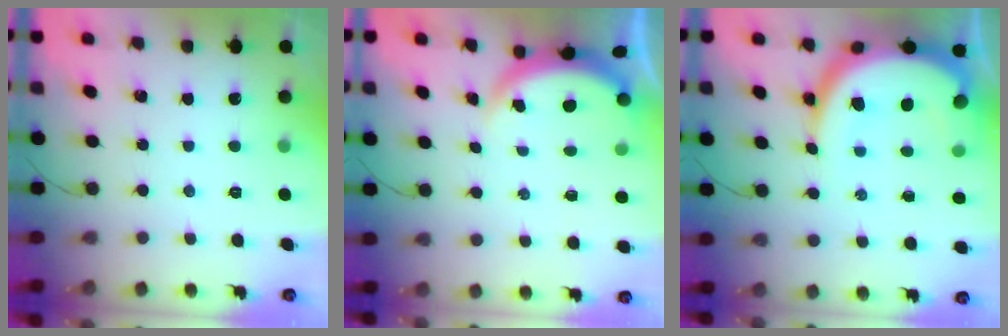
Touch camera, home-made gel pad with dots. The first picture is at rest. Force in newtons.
{"total": 4.0, "press": 3.7, "slide": 1.5}
{"total": 15.7, "press": 15.6, "slide": 1.3}